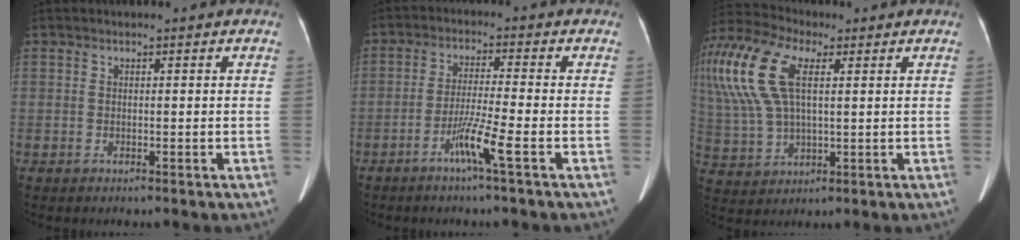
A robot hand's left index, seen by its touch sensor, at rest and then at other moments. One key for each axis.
{"total": 5.6, "fx": -2.9, "fy": -1.2, "fz": 4.6, "tx": -0.090, "ty": -0.011, "tz": -0.059}
{"total": 22.5, "fx": 8.6, "fy": 11.6, "fz": 17.3, "tx": -0.451, "ty": 0.053, "tz": 0.164}